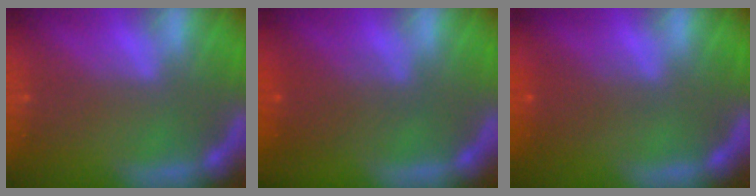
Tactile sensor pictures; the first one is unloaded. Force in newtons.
{"total": 3.0}
{"total": 2.0}